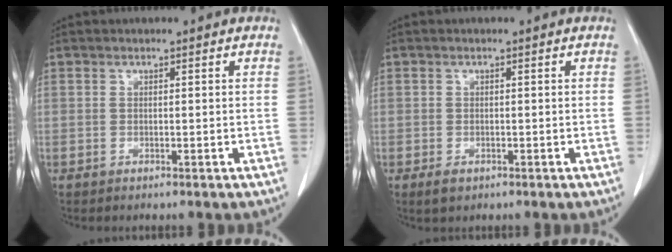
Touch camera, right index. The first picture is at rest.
{"total": 2.3, "force": [-1.0, 1.6, 1.3], "torque": [-0.022, -0.001, -0.007]}